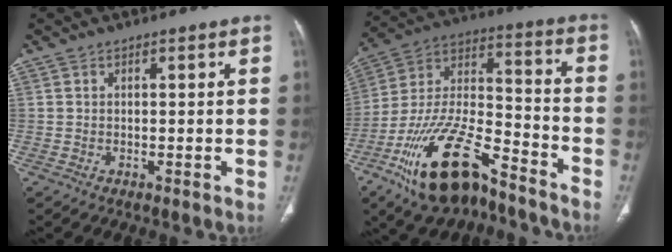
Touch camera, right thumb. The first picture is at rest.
{"total": 22.2, "force": [-13.9, 8.9, 14.8], "torque": [-0.290, 0.069, -0.250]}